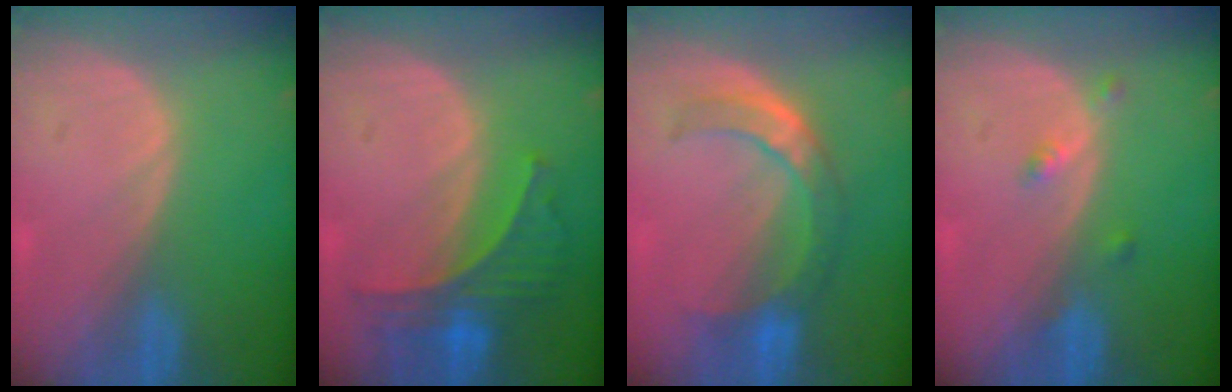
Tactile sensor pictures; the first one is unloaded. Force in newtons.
{"total": 6.5, "press": 6.2, "slide": 2.0}
{"total": 6.9, "press": 6.7, "slide": 1.4}
{"total": 2.2, "press": 1.8, "slide": 1.3}